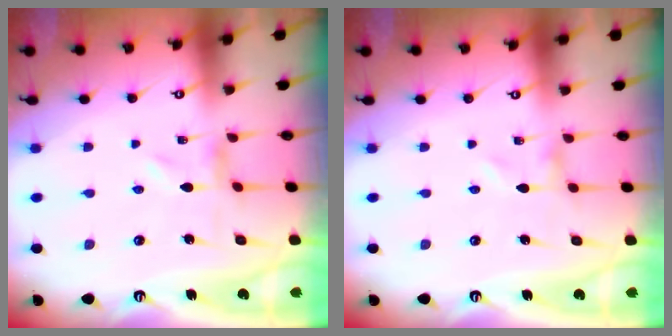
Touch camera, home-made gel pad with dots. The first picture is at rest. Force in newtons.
{"total": 0.0}